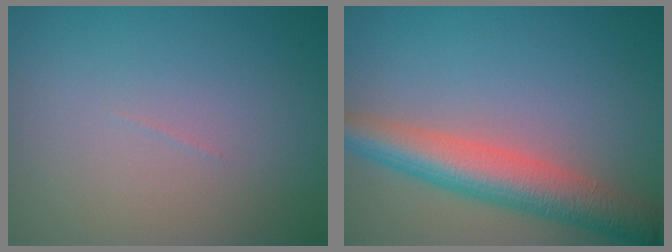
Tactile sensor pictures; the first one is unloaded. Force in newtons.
{"total": 6.8, "press": 6.8, "slide": 0.2}